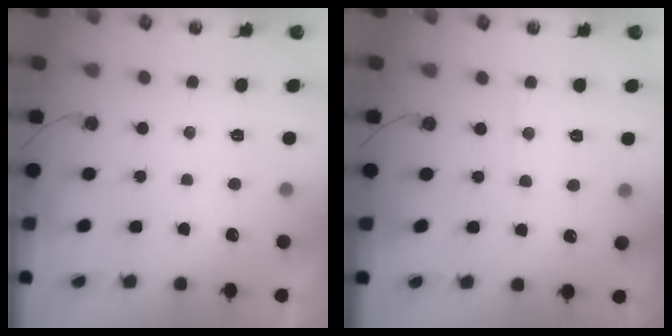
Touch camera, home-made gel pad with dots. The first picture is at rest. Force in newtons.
{"total": 4.7, "press": 4.7, "slide": 0.6}